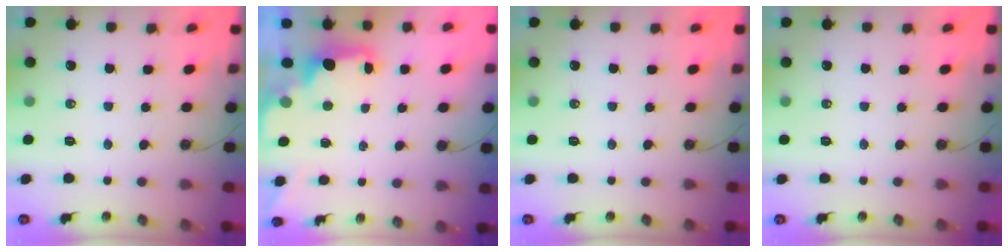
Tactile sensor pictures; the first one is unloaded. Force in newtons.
{"total": 2.0, "press": 1.9, "slide": 0.8}
{"total": 0.0}
{"total": 0.0}